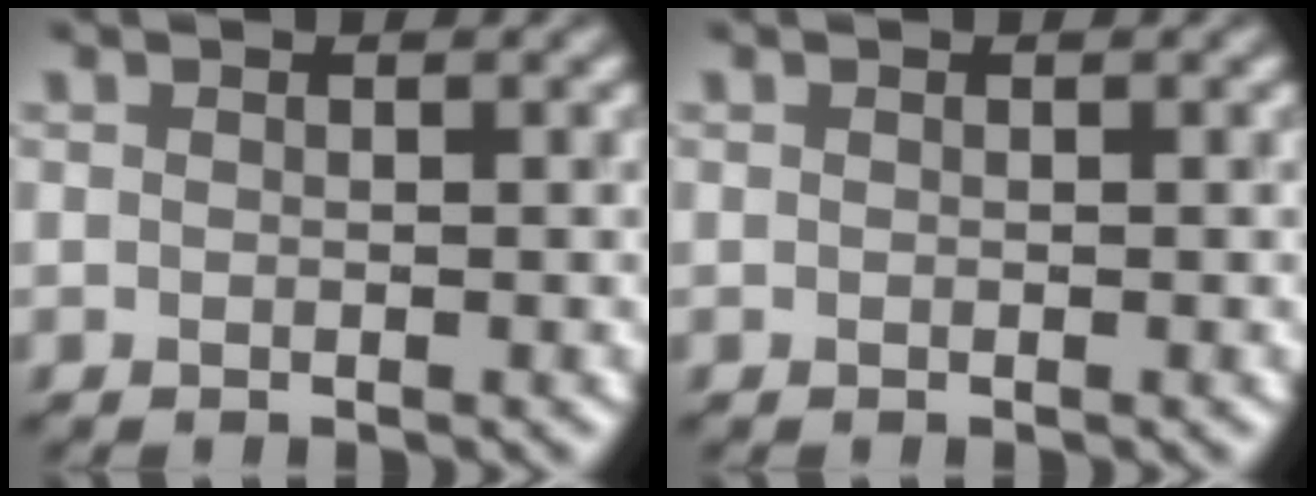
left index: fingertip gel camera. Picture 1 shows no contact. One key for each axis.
{"total": 0.0}